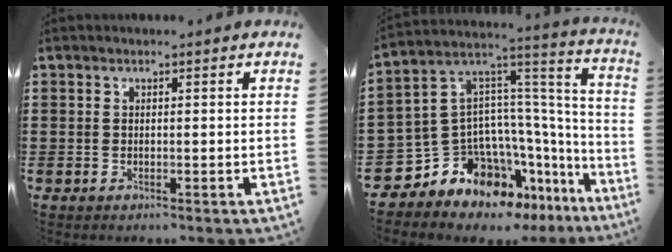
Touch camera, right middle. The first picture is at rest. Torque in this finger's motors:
{"motor_torque": [2.14, 0.00, 0.53, 0.14]}